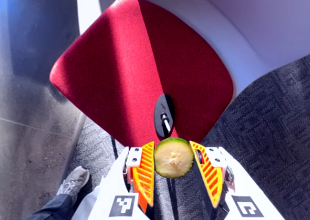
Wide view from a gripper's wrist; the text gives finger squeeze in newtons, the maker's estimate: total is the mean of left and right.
{"total": 5.5, "left": 5.6, "right": 5.4}